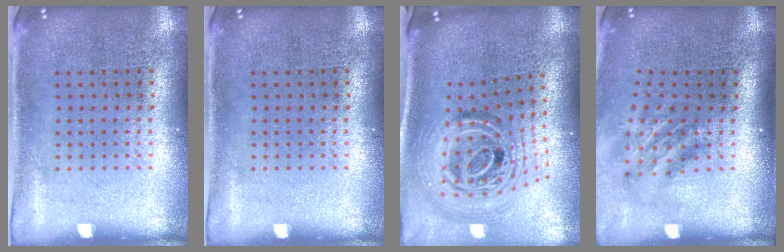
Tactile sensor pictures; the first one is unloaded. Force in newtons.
{"total": 0.0}
{"total": 2.1, "press": 1.6, "slide": 1.4}
{"total": 1.9, "press": 1.2, "slide": 1.4}